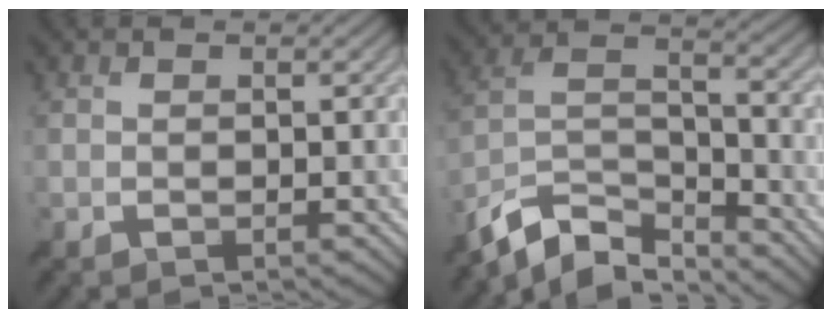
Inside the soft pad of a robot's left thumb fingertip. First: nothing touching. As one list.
[{"total": 10.3, "force": [-8.6, 3.2, 4.8], "torque": [-0.100, 0.001, -0.174]}]